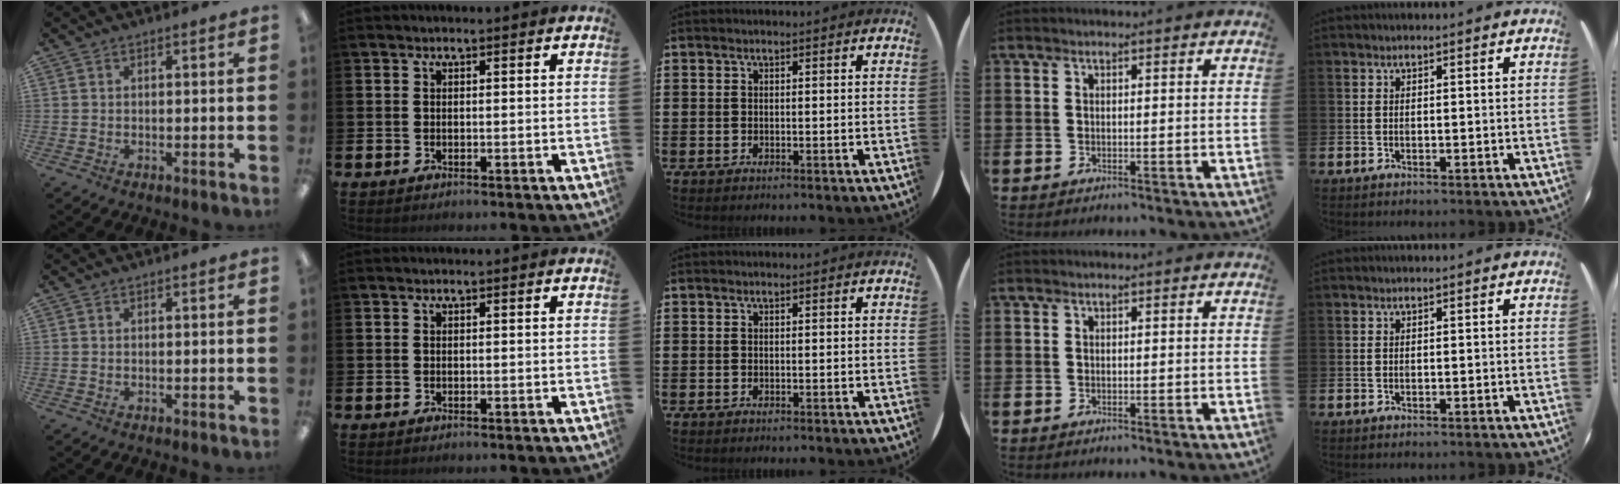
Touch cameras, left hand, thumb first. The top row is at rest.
{}